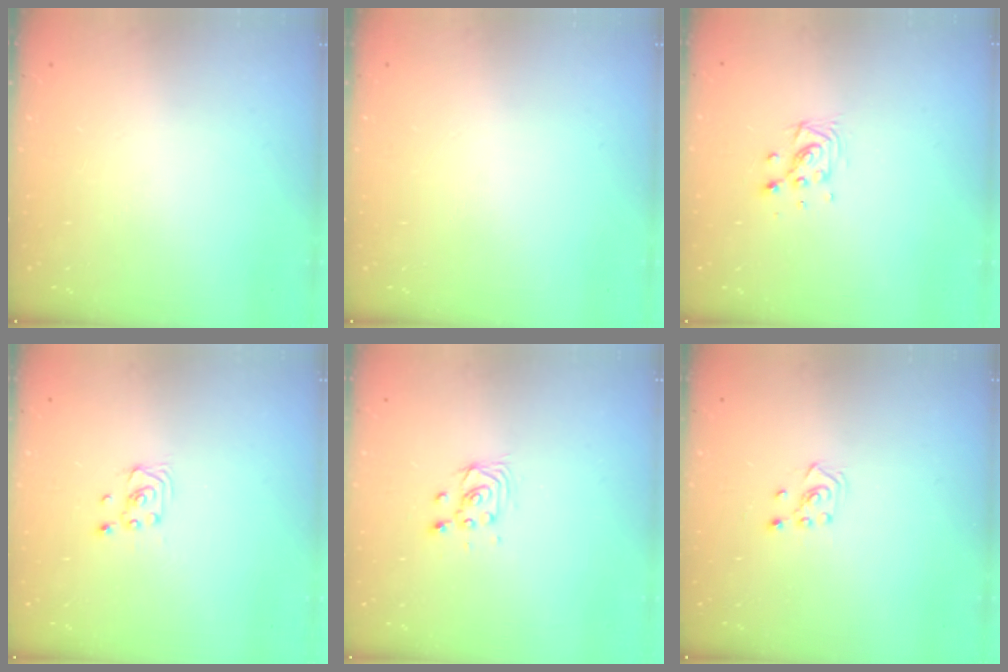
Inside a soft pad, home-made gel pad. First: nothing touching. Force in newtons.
{"total": 0.0}
{"total": 6.7, "press": 6.3, "slide": 2.3}
{"total": 2.6, "press": 2.6, "slide": 0.3}
{"total": 3.3, "press": 3.3, "slide": 0.4}
{"total": 3.4, "press": 3.4, "slide": 0.6}